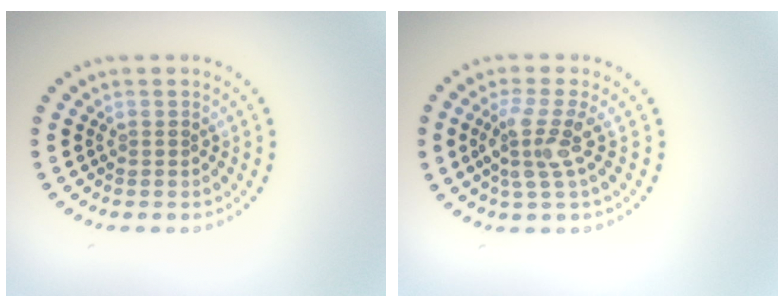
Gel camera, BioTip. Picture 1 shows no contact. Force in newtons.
{"total": 3.2, "press": 2.6, "slide": 1.8}